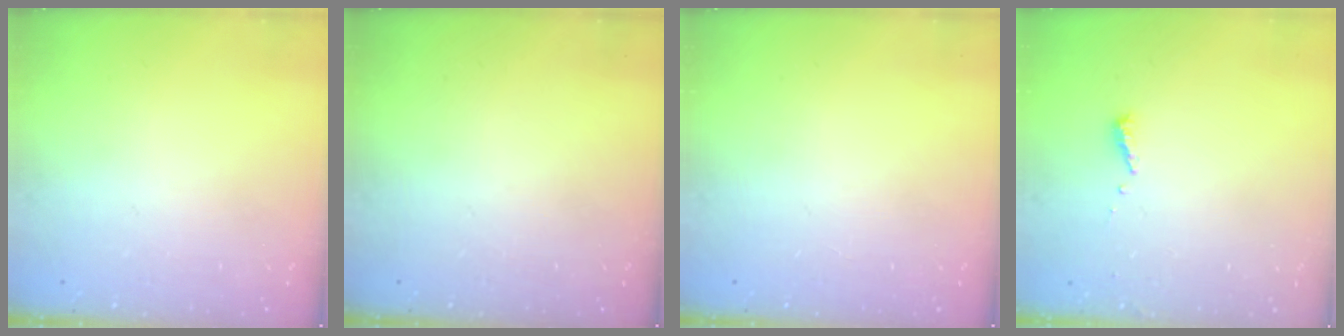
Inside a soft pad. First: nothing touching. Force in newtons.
{"total": 0.0}
{"total": 0.0}
{"total": 5.3, "press": 5.3, "slide": 0.5}